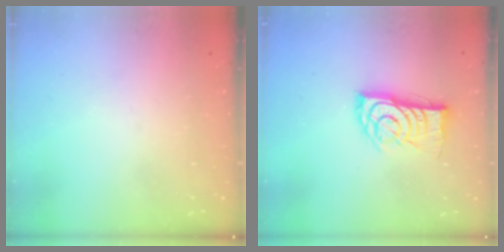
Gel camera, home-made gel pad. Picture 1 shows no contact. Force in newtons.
{"total": 11.9, "press": 11.9, "slide": 0.8}